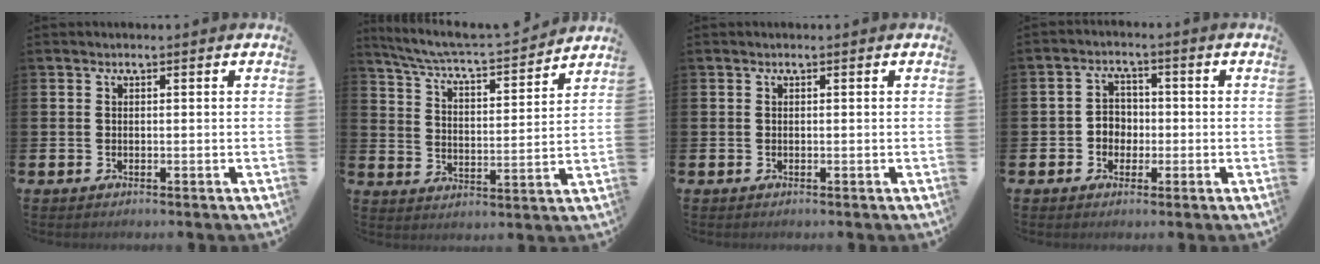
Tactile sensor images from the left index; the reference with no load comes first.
{"total": 6.2, "force": [5.9, 0.2, 1.7], "torque": [-0.062, -0.051, 0.097]}
{"total": 0.0}
{"total": 3.2, "force": [-0.7, 2.9, 1.1], "torque": [-0.017, 0.002, -0.022]}